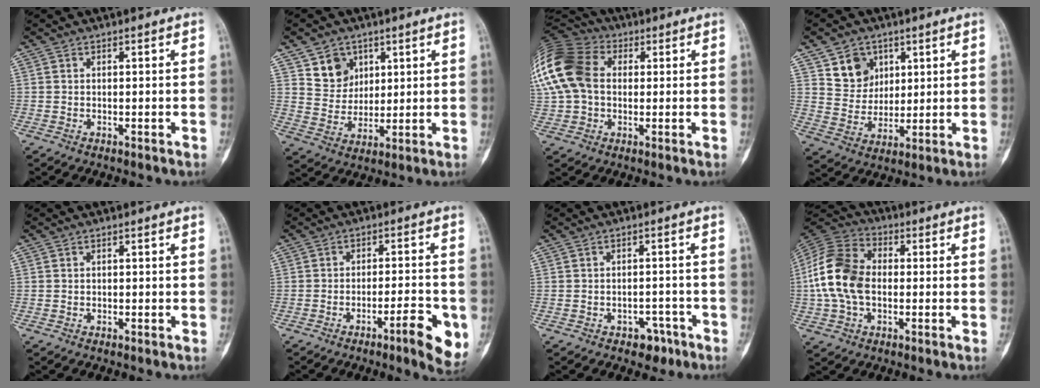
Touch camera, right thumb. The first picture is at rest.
{"total": 7.4, "force": [3.9, 6.1, 1.8], "torque": [-0.001, -0.024, 0.077]}
{"total": 21.8, "force": [4.1, 16.1, 14.2], "torque": [-0.340, 0.052, 0.077]}
{"total": 7.4, "force": [3.8, 6.0, 2.1], "torque": [-0.007, -0.022, 0.074]}
{"total": 0.0}
{"total": 8.9, "force": [-3.8, 1.8, 7.8], "torque": [-0.101, 0.014, -0.051]}
{"total": 4.5, "force": [-2.7, 3.0, 2.0], "torque": [-0.006, 0.024, -0.031]}
{"total": 14.8, "force": [-0.7, 10.1, 10.7], "torque": [-0.215, 0.030, -0.021]}